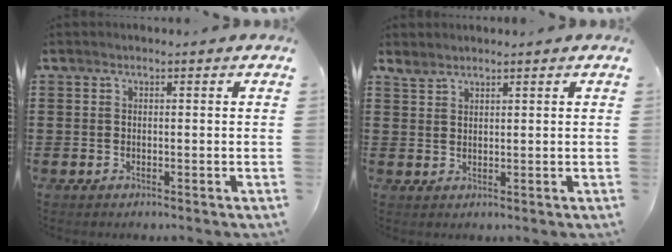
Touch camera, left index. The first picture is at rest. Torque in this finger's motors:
{"motor_torque": [-0.22, -0.05, -0.23, -0.02]}